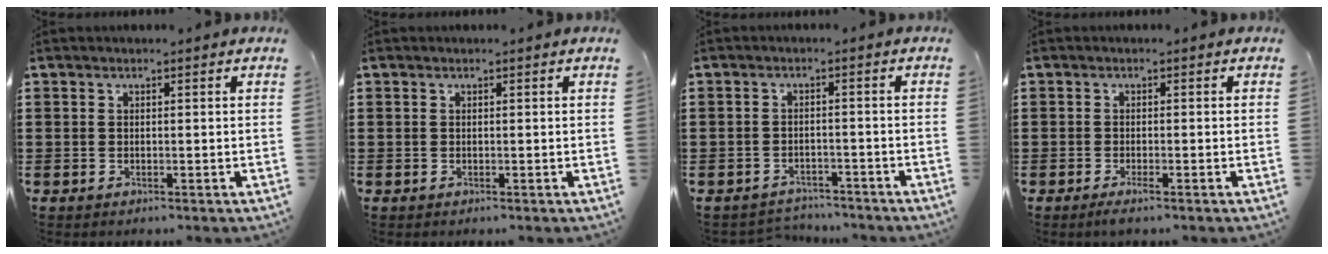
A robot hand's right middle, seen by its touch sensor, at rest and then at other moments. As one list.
[{"total": 0.0}, {"total": 2.7, "force": [-2.6, 0.6, -0.4], "torque": [-0.001, 0.000, -0.060]}, {"total": 1.3, "force": [-0.7, 0.1, 1.1], "torque": [-0.018, -0.005, -0.011]}]